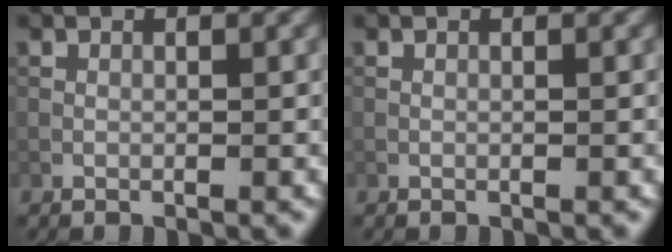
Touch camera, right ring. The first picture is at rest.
{"total": 0.0}